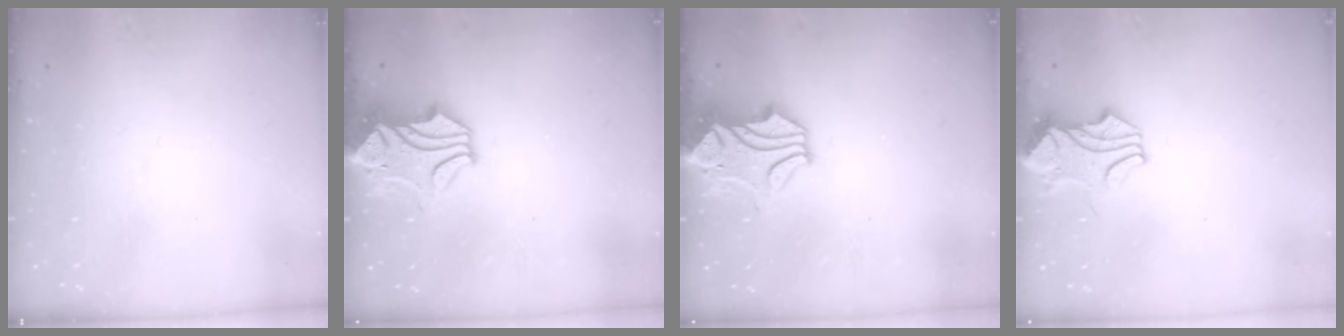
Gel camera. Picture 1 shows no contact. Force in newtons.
{"total": 2.3, "press": 1.9, "slide": 1.3}
{"total": 2.3, "press": 1.9, "slide": 1.3}
{"total": 1.7, "press": 1.5, "slide": 0.8}